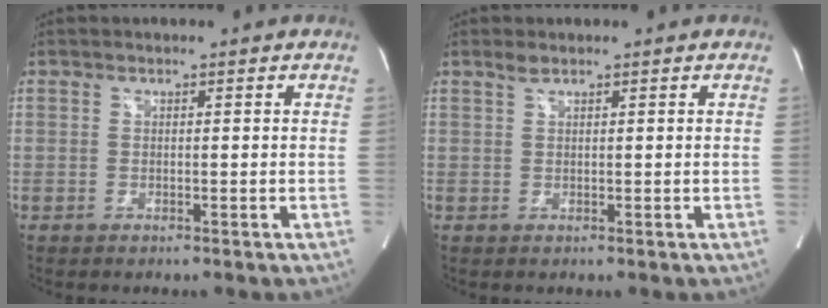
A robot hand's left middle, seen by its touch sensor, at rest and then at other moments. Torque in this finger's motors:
{"motor_torque": [0.21, 0.08, -0.08, 0.00]}